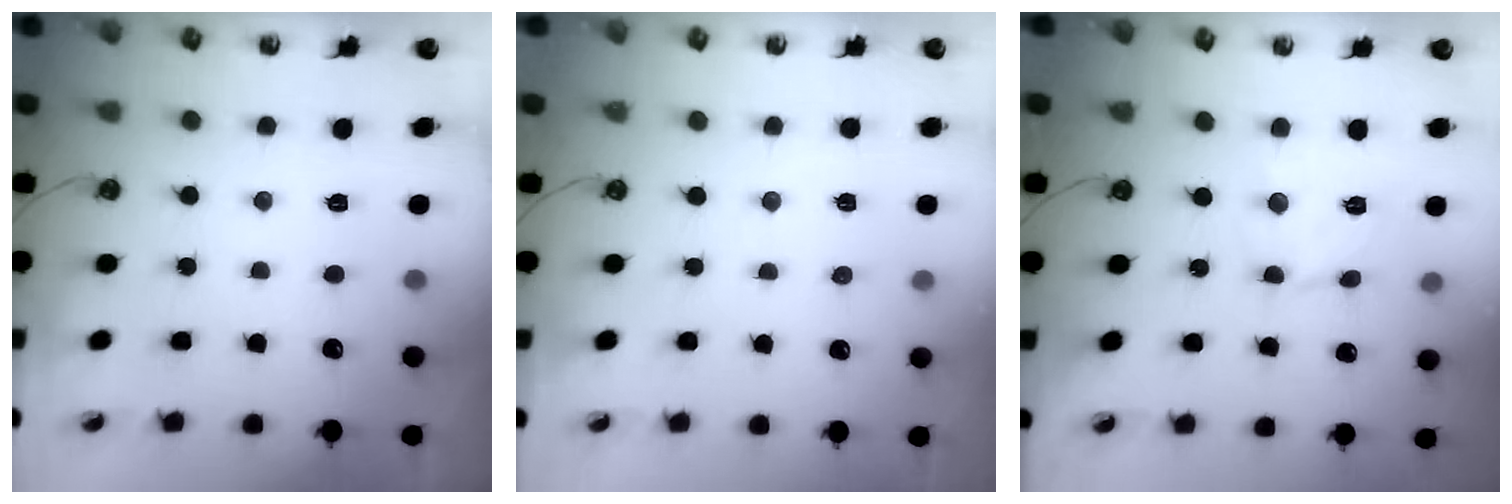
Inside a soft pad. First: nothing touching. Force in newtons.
{"total": 3.6, "press": 3.5, "slide": 0.4}
{"total": 8.0, "press": 8.0, "slide": 0.5}